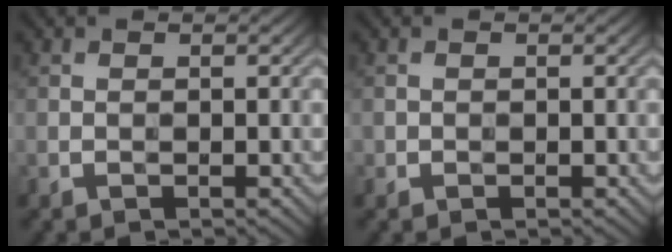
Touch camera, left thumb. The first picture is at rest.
{"total": 0.6, "force": [-0.1, 0.6, 0.1], "torque": [0.002, -0.004, -0.005]}